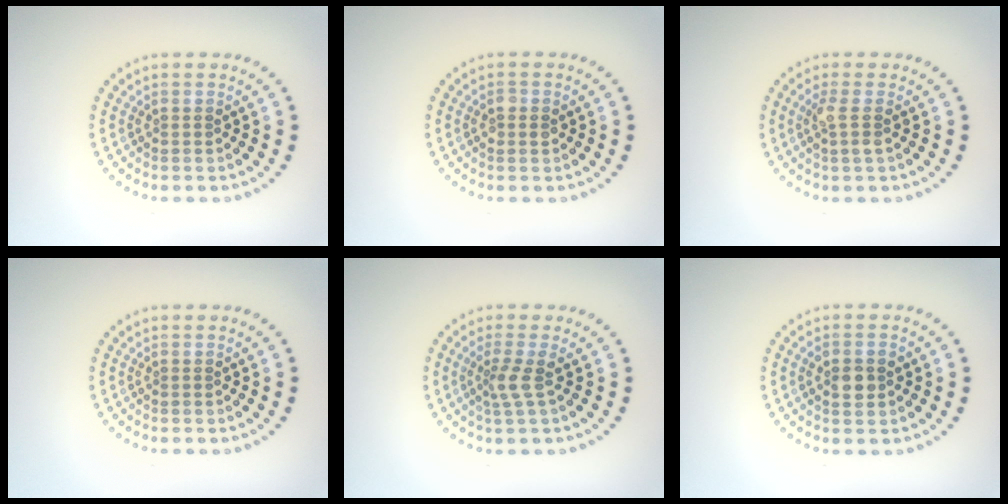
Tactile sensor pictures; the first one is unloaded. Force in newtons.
{"total": 1.1, "press": 1.1, "slide": 0.1}
{"total": 1.7, "press": 1.4, "slide": 0.9}
{"total": 0.0}
{"total": 1.9, "press": 1.4, "slide": 1.3}
{"total": 2.6, "press": 2.5, "slide": 0.3}